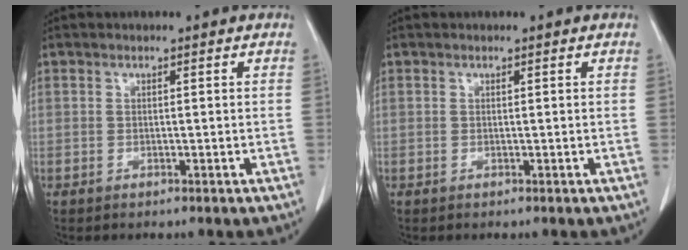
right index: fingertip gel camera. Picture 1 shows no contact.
{"total": 0.0}